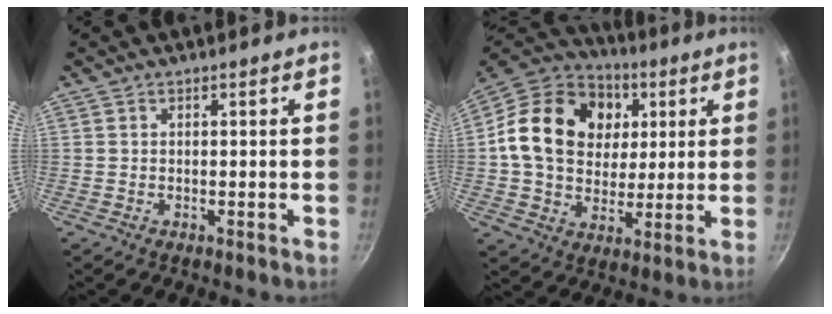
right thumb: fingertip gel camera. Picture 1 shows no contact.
{"total": 22.2, "force": [4.5, 17.3, 13.1], "torque": [-0.210, 0.013, 0.071]}